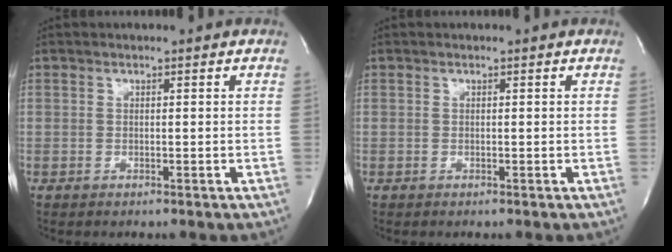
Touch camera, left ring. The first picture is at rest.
{"total": 0.0}